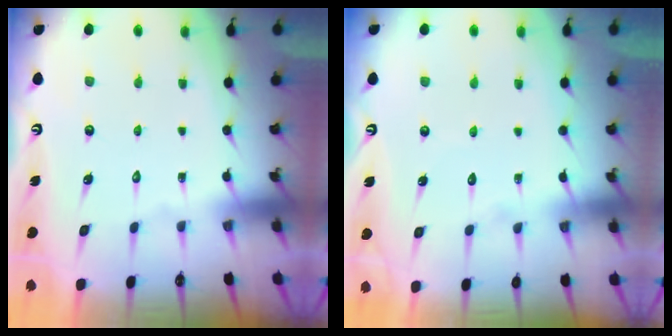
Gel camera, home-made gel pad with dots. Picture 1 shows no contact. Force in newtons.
{"total": 3.1, "press": 3.0, "slide": 0.3}